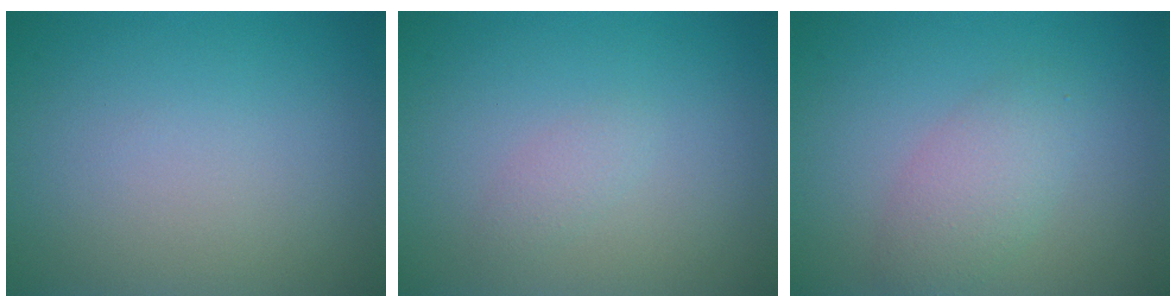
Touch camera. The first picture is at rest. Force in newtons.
{"total": 1.0, "press": 1.0, "slide": 0.1}
{"total": 2.8, "press": 2.8, "slide": 0.1}